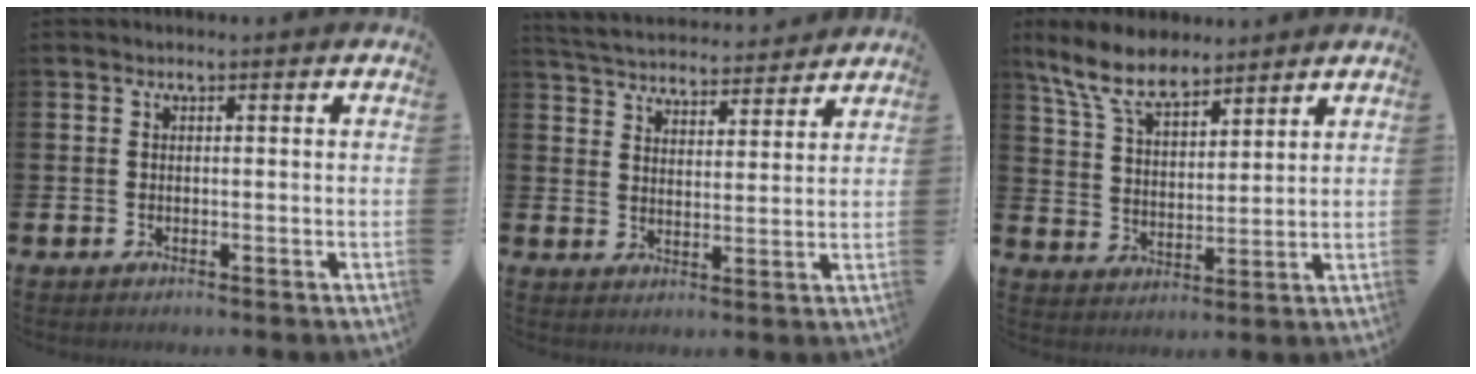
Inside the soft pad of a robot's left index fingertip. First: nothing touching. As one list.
[{"total": 5.1, "force": [5.1, 0.8, 0.3], "torque": [-0.033, -0.035, 0.090]}, {"total": 8.4, "force": [7.2, 2.8, 3.4], "torque": [-0.099, -0.020, 0.132]}]